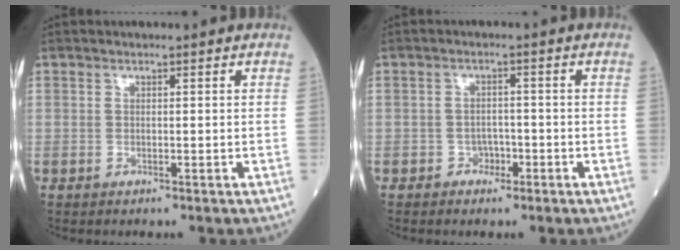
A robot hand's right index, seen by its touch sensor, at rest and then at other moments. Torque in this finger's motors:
{"motor_torque": [-0.23, -0.08, -0.04, -0.01]}